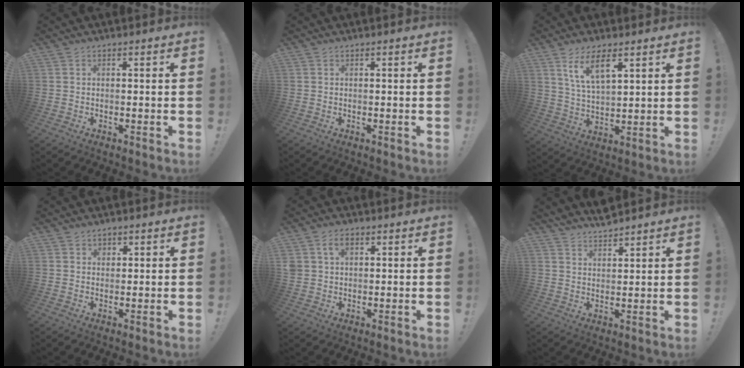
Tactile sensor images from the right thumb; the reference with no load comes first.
{"total": 0.0}
{"total": 9.3, "force": [5.8, 3.2, 6.6], "torque": [-0.124, -0.017, 0.105]}
{"total": 1.6, "force": [1.0, 1.2, 0.2], "torque": [0.010, -0.007, 0.015]}
{"total": 4.7, "force": [1.9, 3.5, 2.5], "torque": [-0.046, 0.007, 0.036]}
{"total": 4.3, "force": [4.2, 0.9, 0.5], "torque": [-0.006, -0.034, 0.078]}